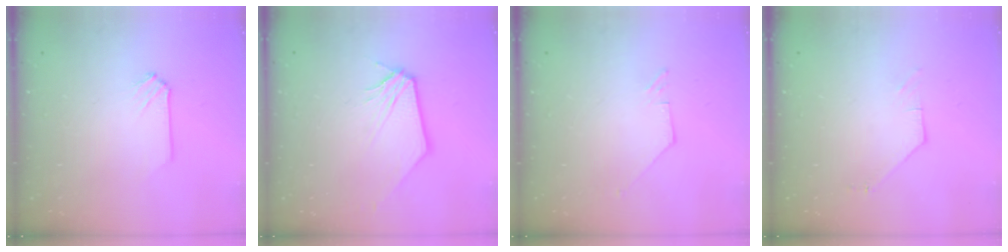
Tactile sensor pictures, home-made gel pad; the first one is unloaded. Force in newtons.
{"total": 0.7, "press": 0.7, "slide": 0.2}
{"total": 1.2, "press": 1.1, "slide": 0.1}
{"total": 1.3, "press": 1.3, "slide": 0.2}